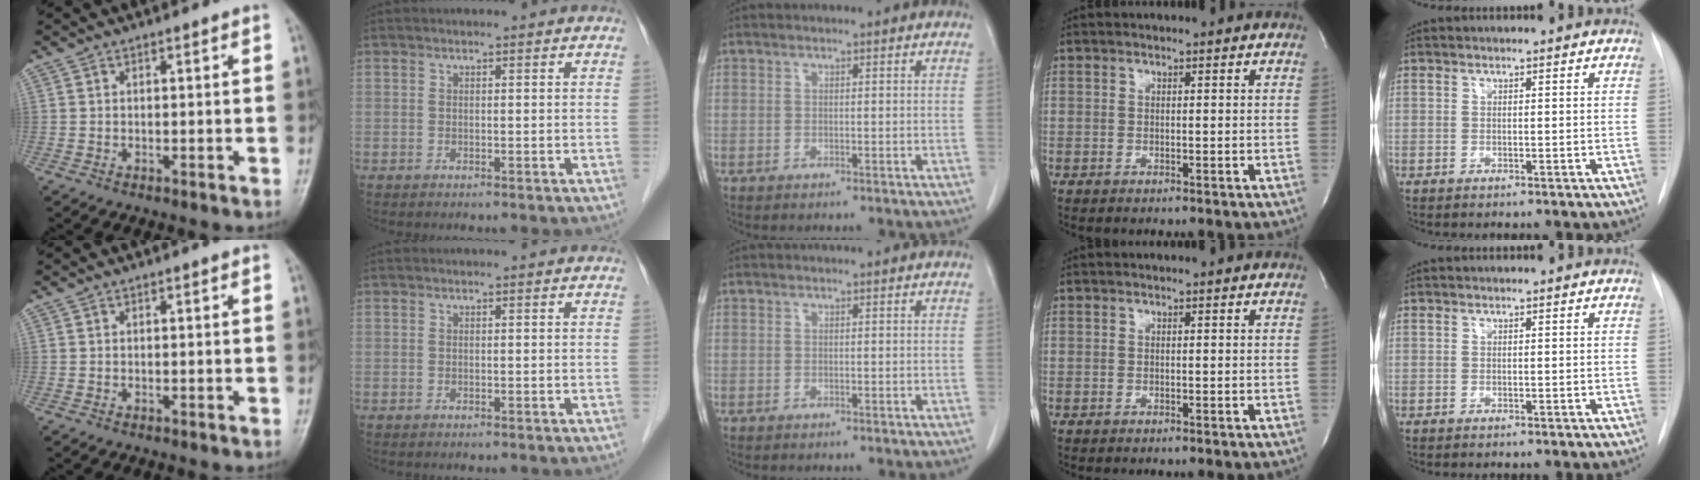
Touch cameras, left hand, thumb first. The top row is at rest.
{}